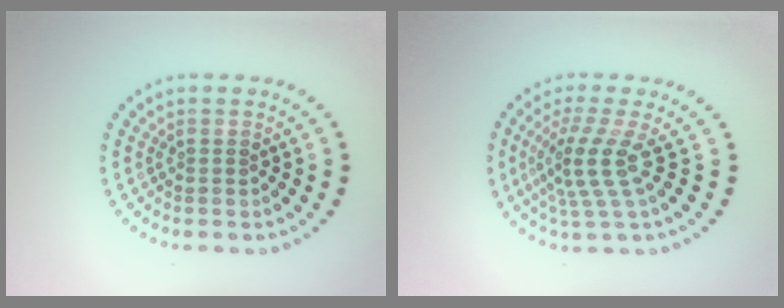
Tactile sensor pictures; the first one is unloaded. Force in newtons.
{"total": 3.8, "press": 2.8, "slide": 2.6}